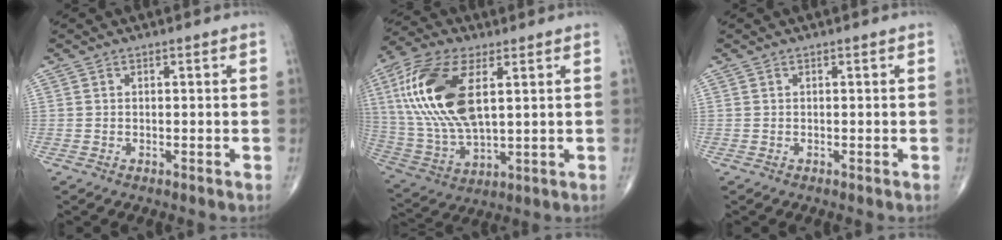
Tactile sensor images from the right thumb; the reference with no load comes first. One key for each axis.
{"total": 19.8, "fx": 5.1, "fy": 9.4, "fz": 16.7, "tx": -0.353, "ty": -0.009, "tz": 0.098}
{"total": 0.0}